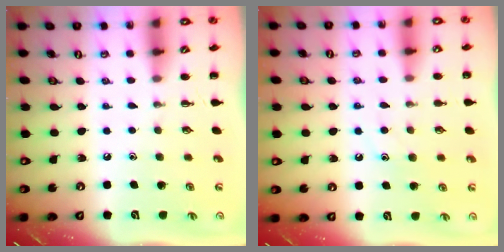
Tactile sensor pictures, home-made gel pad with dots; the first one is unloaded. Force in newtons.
{"total": 8.1, "press": 8.0, "slide": 1.1}